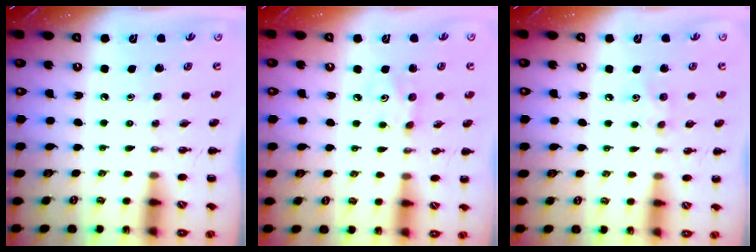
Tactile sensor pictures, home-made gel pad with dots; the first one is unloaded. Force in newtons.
{"total": 3.2, "press": 3.1, "slide": 0.6}
{"total": 5.7, "press": 5.6, "slide": 1.5}